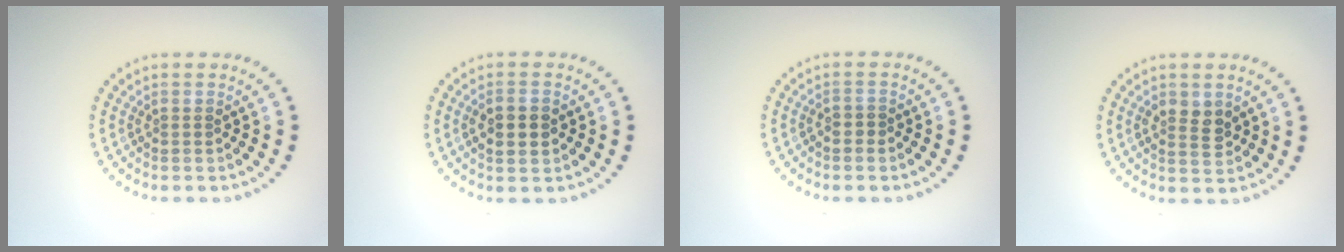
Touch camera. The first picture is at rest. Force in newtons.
{"total": 2.5, "press": 2.5, "slide": 0.2}
{"total": 0.8, "press": 0.5, "slide": 0.6}
{"total": 2.2, "press": 2.2, "slide": 0.4}